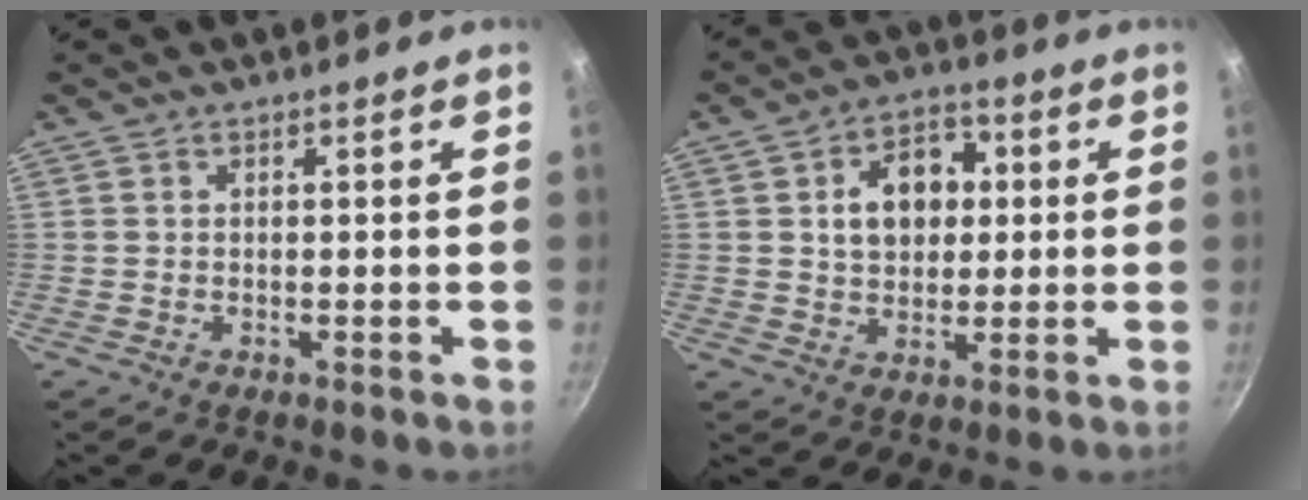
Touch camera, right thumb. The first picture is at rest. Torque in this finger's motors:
{"motor_torque": [0.36, 2.49, 0.78, 0.51, 0.08]}